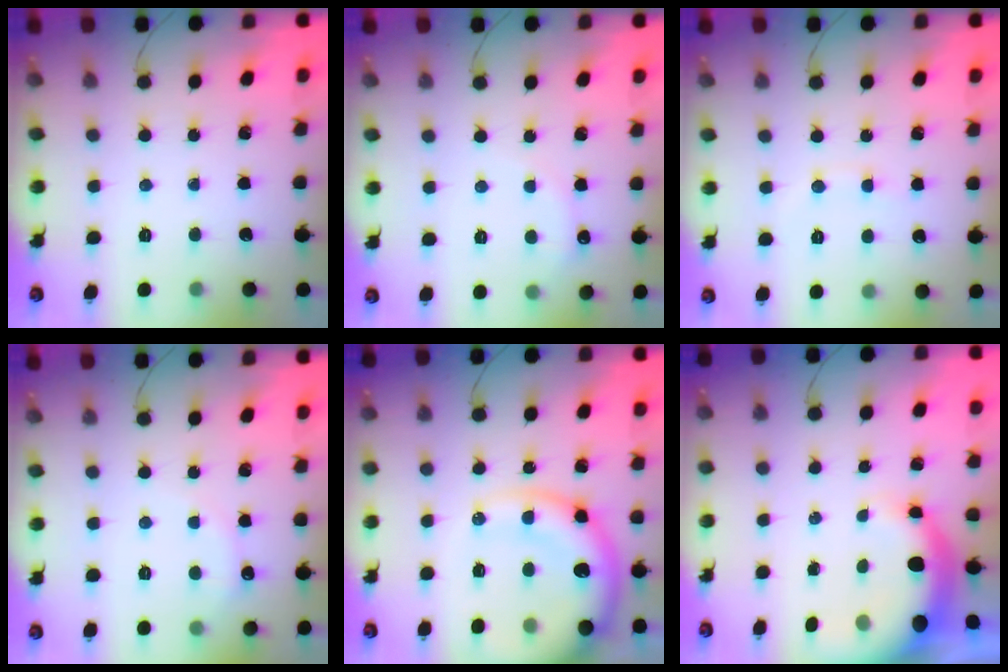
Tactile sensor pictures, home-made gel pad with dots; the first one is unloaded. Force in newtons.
{"total": 5.7, "press": 5.6, "slide": 1.0}
{"total": 5.3, "press": 5.1, "slide": 1.4}
{"total": 5.7, "press": 5.6, "slide": 1.0}
{"total": 17.4, "press": 16.9, "slide": 4.4}
{"total": 6.3, "press": 6.2, "slide": 1.3}